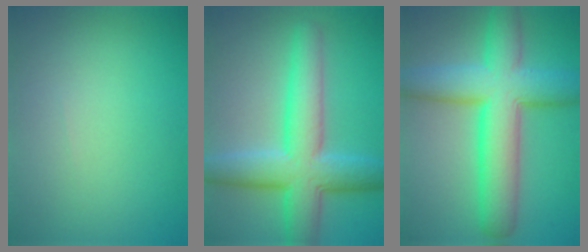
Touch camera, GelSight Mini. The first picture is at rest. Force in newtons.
{"total": 8.2, "press": 8.2, "slide": 0.3}
{"total": 9.9, "press": 9.9, "slide": 0.2}